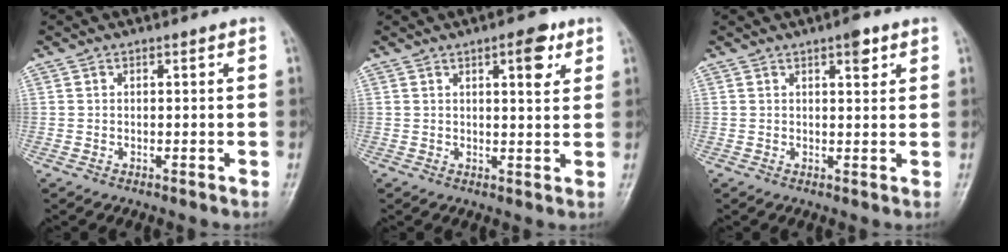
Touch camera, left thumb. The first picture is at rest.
{"total": 5.5, "force": [2.7, 2.0, 4.4], "torque": [-0.047, -0.010, 0.034]}
{"total": 3.2, "force": [1.8, 1.2, 2.4], "torque": [-0.024, -0.007, 0.024]}